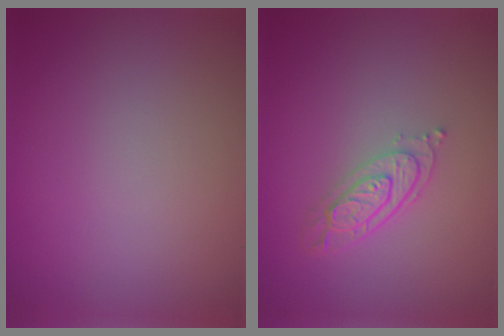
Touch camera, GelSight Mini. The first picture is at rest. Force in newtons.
{"total": 3.5, "press": 2.6, "slide": 2.3}